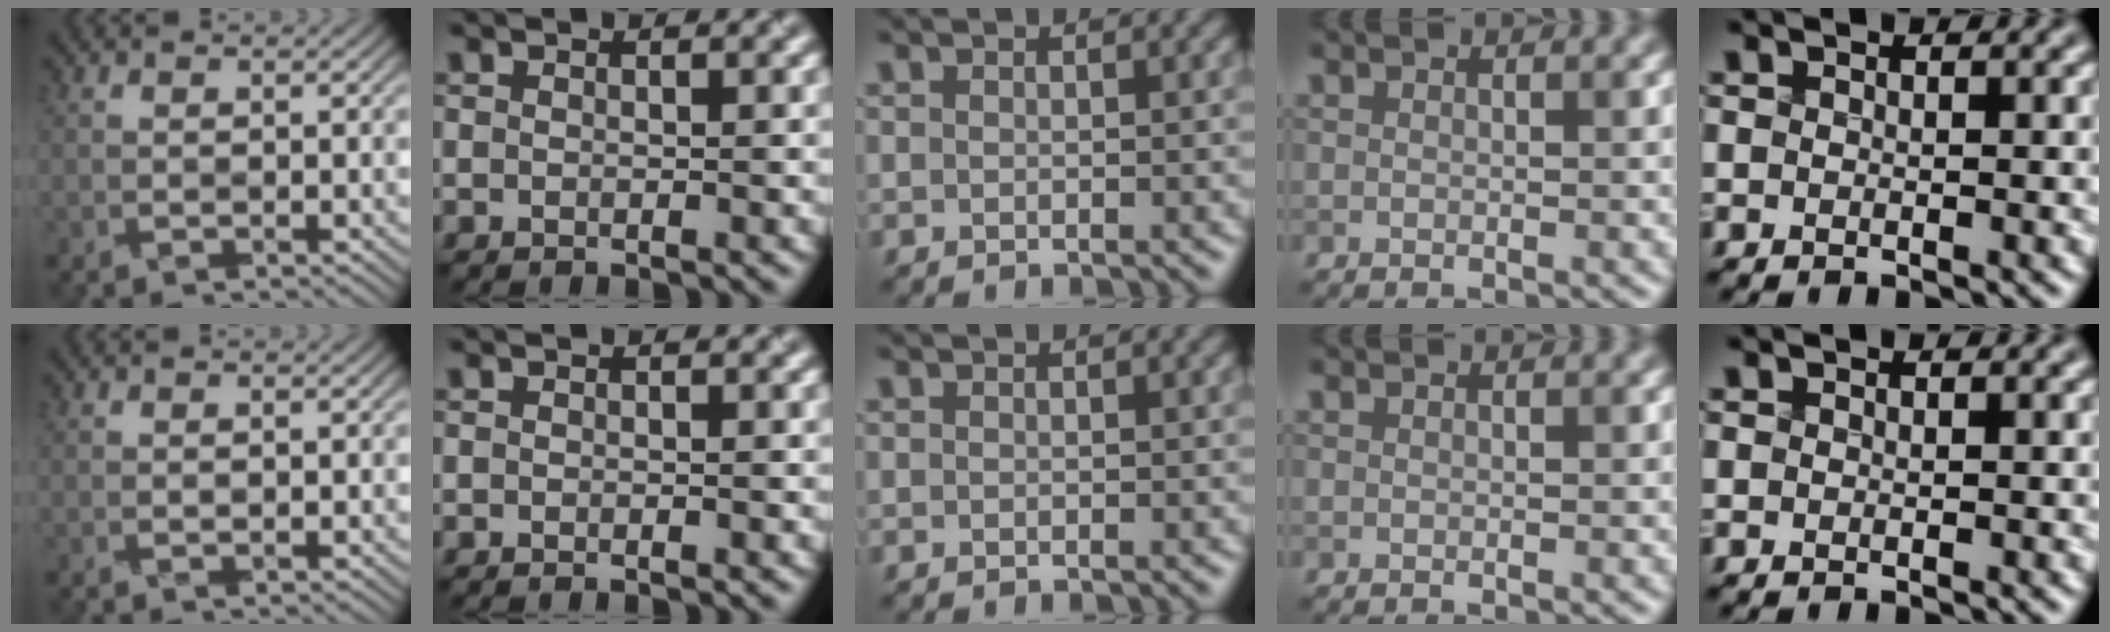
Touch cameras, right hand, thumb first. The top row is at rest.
{}